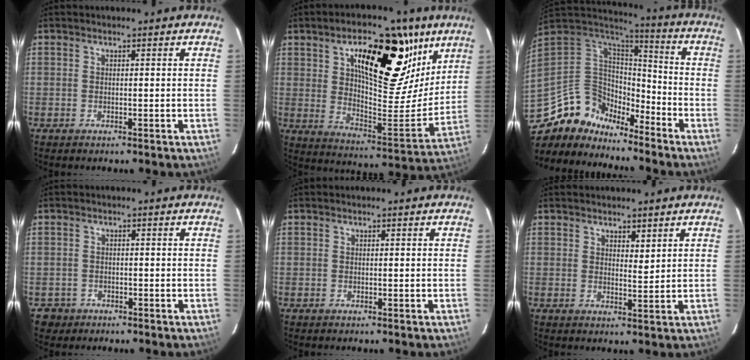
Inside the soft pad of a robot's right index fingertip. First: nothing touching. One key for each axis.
{"total": 22.4, "fx": 10.3, "fy": 8.6, "fz": 18.0, "tx": -0.260, "ty": 0.010, "tz": 0.167}
{"total": 12.8, "fx": -11.1, "fy": 6.1, "fz": 1.5, "tx": -0.031, "ty": 0.081, "tz": -0.207}
{"total": 2.6, "fx": -1.3, "fy": 2.2, "fz": -0.5, "tx": 0.007, "ty": 0.011, "tz": -0.023}
{"total": 0.0}
{"total": 2.2, "fx": 1.6, "fy": 0.7, "fz": 1.4, "tx": -0.024, "ty": -0.006, "tz": 0.030}